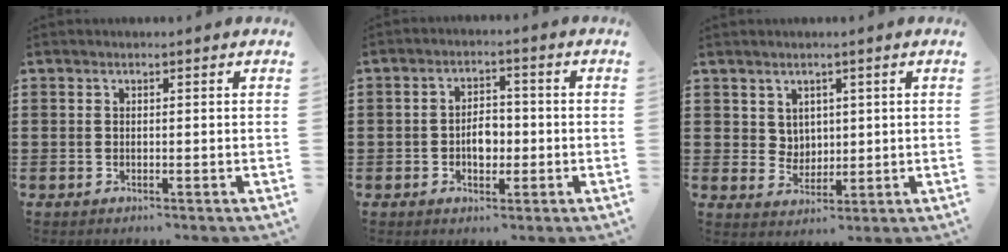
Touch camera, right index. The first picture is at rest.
{"total": 3.8, "force": [-0.8, 2.4, 2.8], "torque": [-0.048, 0.002, -0.018]}
{"total": 3.7, "force": [2.3, 2.8, 0.6], "torque": [-0.027, 0.005, 0.045]}